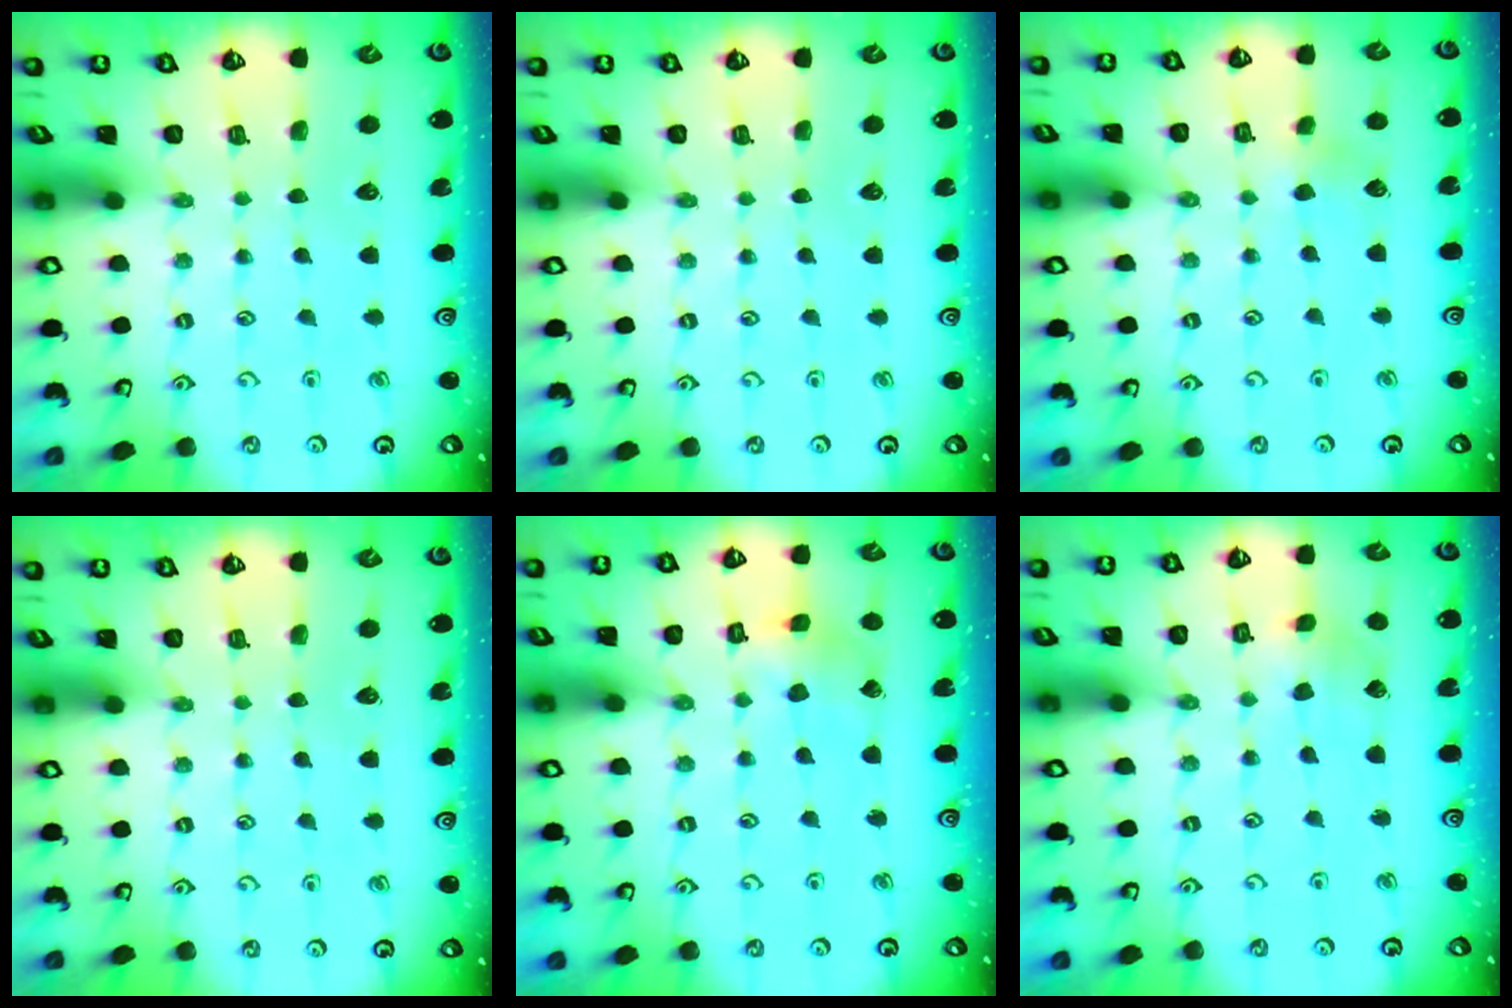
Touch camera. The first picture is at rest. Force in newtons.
{"total": 0.0}
{"total": 3.0, "press": 3.0, "slide": 0.4}
{"total": 0.0}
{"total": 5.4, "press": 5.4, "slide": 0.5}
{"total": 3.6, "press": 3.6, "slide": 0.5}